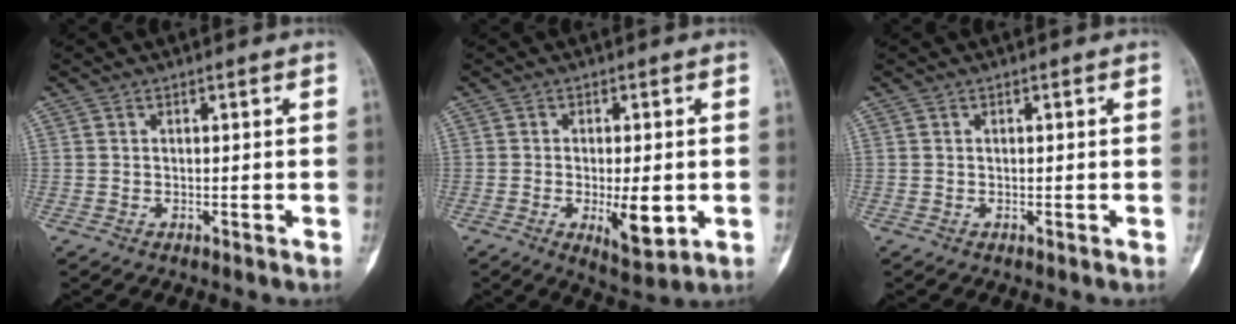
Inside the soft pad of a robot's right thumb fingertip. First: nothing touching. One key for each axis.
{"total": 7.7, "fx": -1.5, "fy": 3.0, "fz": 6.9, "tx": -0.098, "ty": -0.014, "tz": -0.014}
{"total": 0.0}